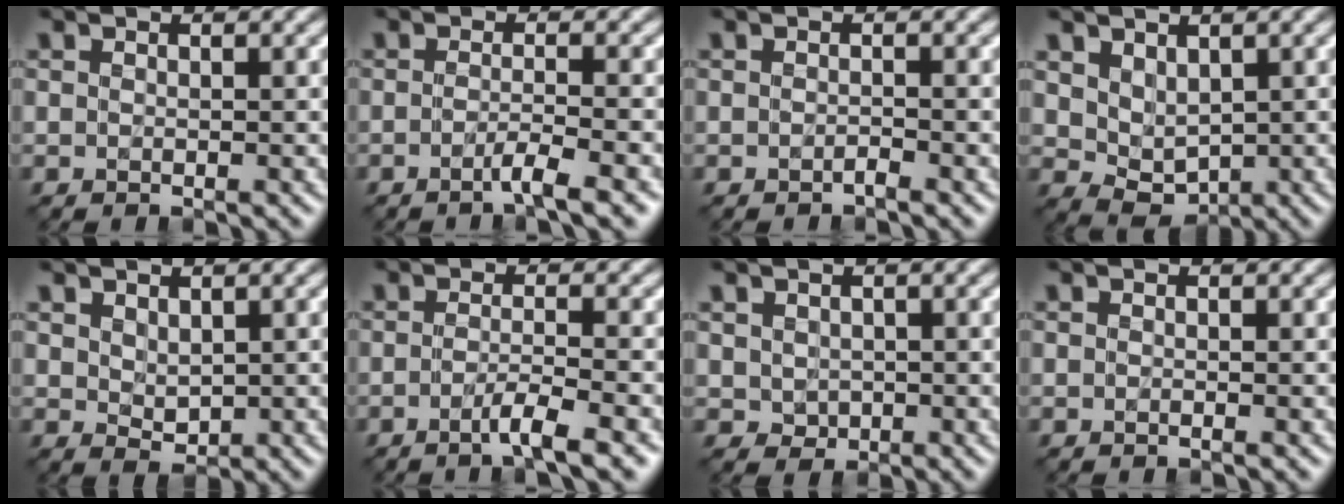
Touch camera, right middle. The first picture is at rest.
{"total": 1.9, "force": [-1.4, -0.3, 1.3], "torque": [-0.025, 0.003, -0.030]}
{"total": 0.7, "force": [-0.6, 0.0, 0.2], "torque": [-0.003, -0.001, -0.016]}
{"total": 3.0, "force": [0.8, 2.2, 1.8], "torque": [-0.034, -0.009, 0.019]}
{"total": 1.5, "force": [0.3, 1.0, 1.1], "torque": [-0.024, -0.005, 0.005]}
{"total": 2.4, "force": [-1.7, -0.2, 1.7], "torque": [-0.035, 0.003, -0.035]}
{"total": 1.6, "force": [-0.2, 1.5, 0.7], "torque": [-0.018, -0.003, -0.003]}
{"total": 0.0}